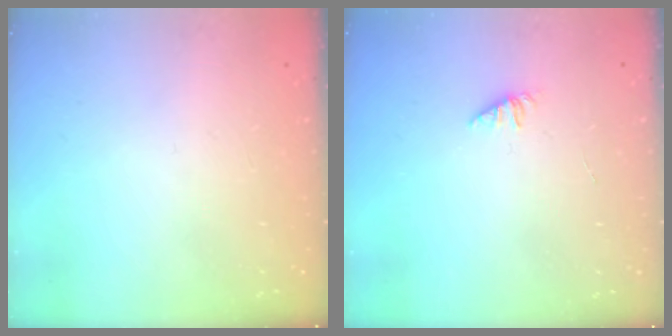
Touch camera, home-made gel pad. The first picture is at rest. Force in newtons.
{"total": 1.8, "press": 1.7, "slide": 0.4}